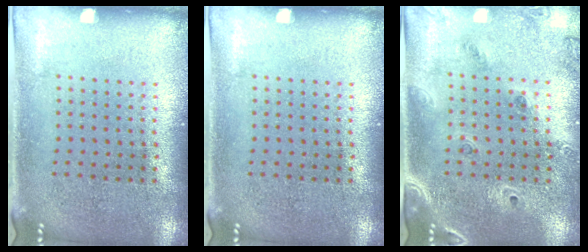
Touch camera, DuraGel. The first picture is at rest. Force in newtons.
{"total": 0.0}
{"total": 1.4, "press": 1.3, "slide": 0.5}